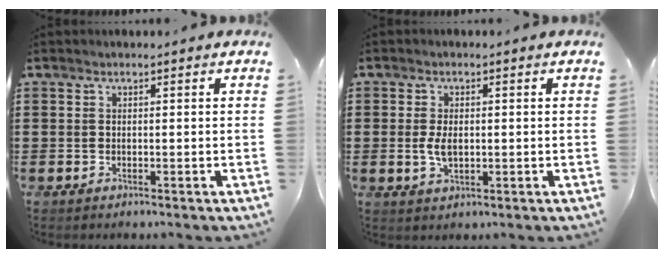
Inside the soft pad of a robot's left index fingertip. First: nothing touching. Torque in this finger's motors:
{"motor_torque": [0.48, 0.46, 0.17, 0.05]}